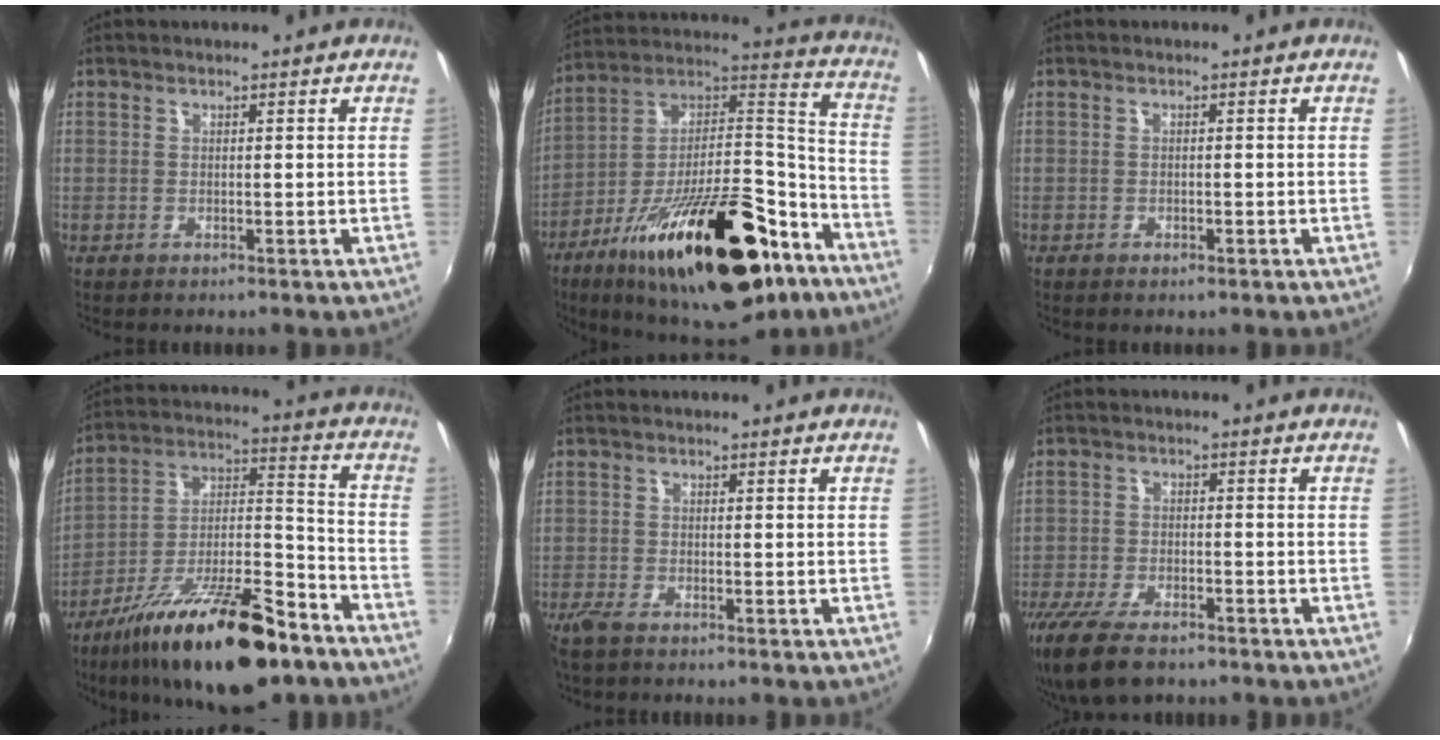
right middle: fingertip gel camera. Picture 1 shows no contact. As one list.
[{"total": 32.2, "force": [-18.0, 12.3, 23.8], "torque": [-0.374, 0.014, -0.272]}, {"total": 1.0, "force": [-0.7, 0.5, 0.5], "torque": [-0.009, -0.004, -0.013]}, {"total": 23.3, "force": [-15.0, 7.5, 16.3], "torque": [-0.277, -0.012, -0.240]}, {"total": 2.6, "force": [-2.1, 0.6, 1.4], "torque": [-0.038, -0.008, -0.046]}, {"total": 13.0, "force": [-9.7, 4.8, 7.2], "torque": [-0.172, -0.044, -0.174]}]